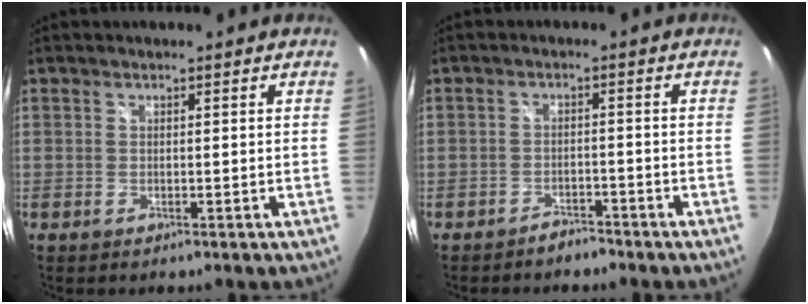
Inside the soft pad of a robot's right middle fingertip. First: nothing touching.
{"total": 2.8, "force": [-2.6, 1.0, 0.2], "torque": [-0.010, 0.007, -0.039]}